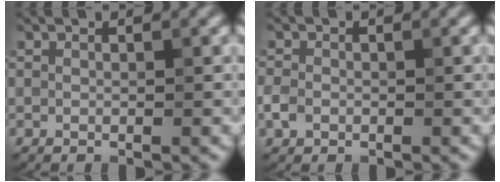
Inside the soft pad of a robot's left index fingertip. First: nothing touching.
{"total": 1.6, "force": [-0.6, 1.3, 0.8], "torque": [-0.013, -0.001, -0.017]}